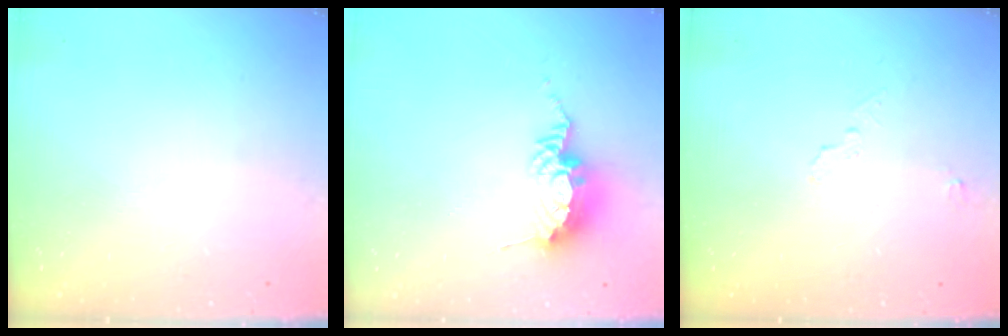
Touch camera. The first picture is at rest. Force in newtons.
{"total": 9.5, "press": 9.5, "slide": 1.2}
{"total": 4.3, "press": 3.9, "slide": 1.8}